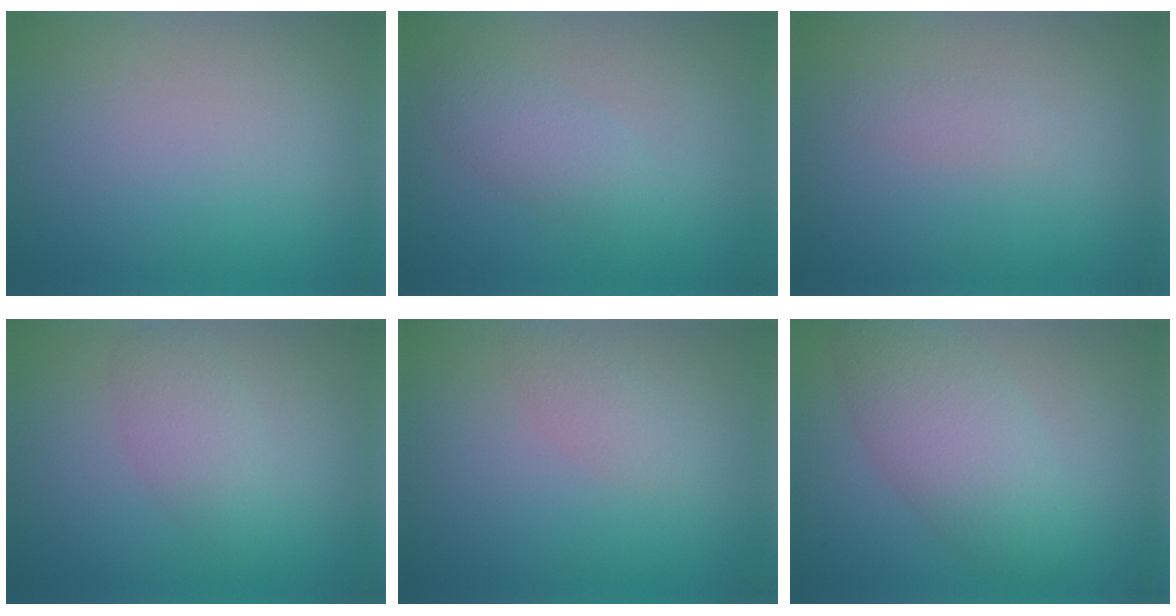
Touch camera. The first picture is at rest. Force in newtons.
{"total": 2.2, "press": 2.2, "slide": 0.0}
{"total": 0.9, "press": 0.9, "slide": 0.1}
{"total": 2.6, "press": 2.6, "slide": 0.2}
{"total": 1.5, "press": 1.5, "slide": 0.0}
{"total": 5.1, "press": 5.1, "slide": 0.1}